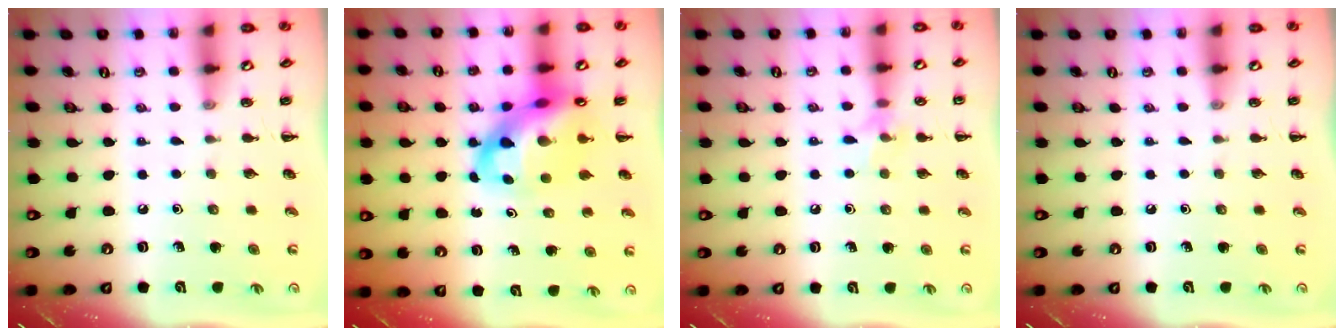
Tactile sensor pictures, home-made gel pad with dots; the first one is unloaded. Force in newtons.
{"total": 11.4, "press": 11.1, "slide": 2.8}
{"total": 6.7, "press": 6.4, "slide": 1.8}
{"total": 0.0}